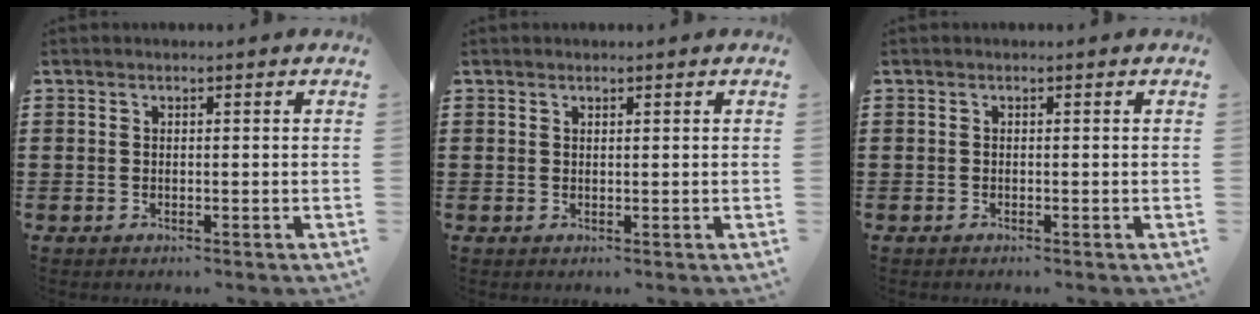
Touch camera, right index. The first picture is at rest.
{"total": 0.6, "force": [0.5, 0.4, 0.1], "torque": [-0.003, 0.002, 0.011]}
{"total": 0.0}